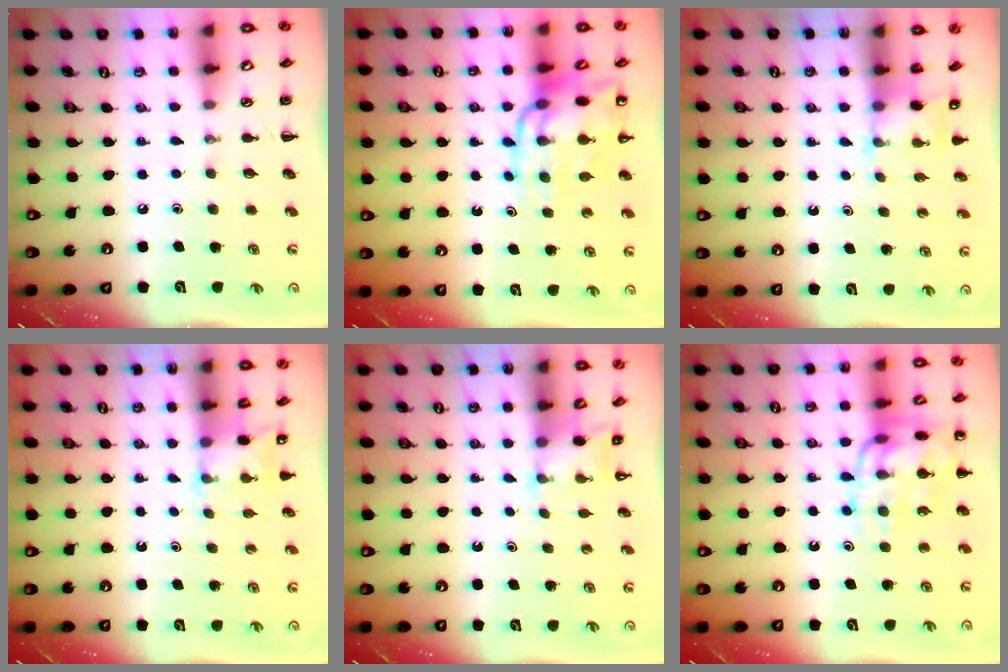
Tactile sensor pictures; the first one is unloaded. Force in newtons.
{"total": 13.2, "press": 12.7, "slide": 3.6}
{"total": 3.8, "press": 3.7, "slide": 0.8}
{"total": 2.8, "press": 2.7, "slide": 0.9}
{"total": 2.7, "press": 2.6, "slide": 0.9}
{"total": 15.2, "press": 15.1, "slide": 0.5}